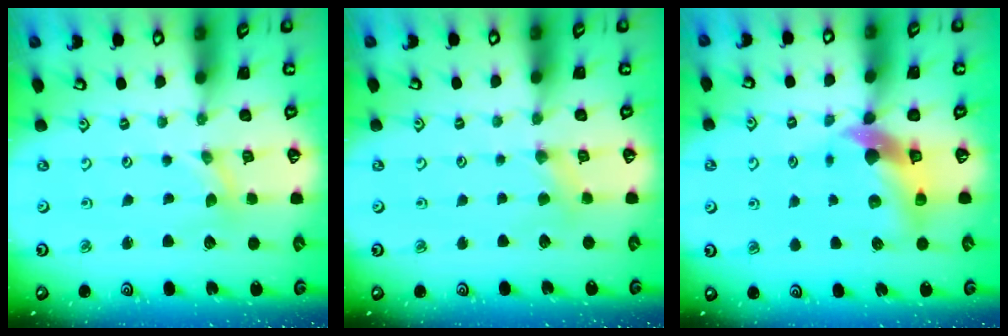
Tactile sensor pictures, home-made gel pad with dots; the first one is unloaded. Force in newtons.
{"total": 2.8, "press": 2.7, "slide": 0.6}
{"total": 10.4, "press": 10.2, "slide": 1.6}